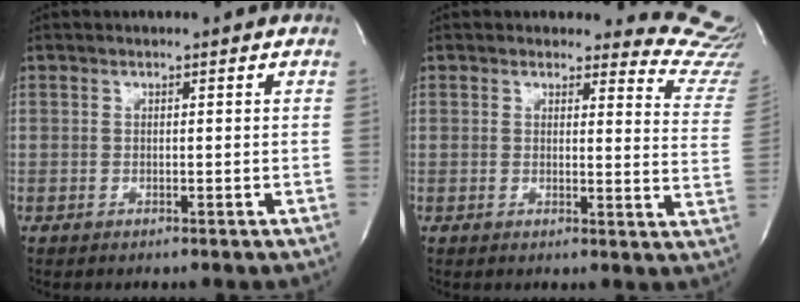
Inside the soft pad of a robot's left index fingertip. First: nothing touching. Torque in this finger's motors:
{"motor_torque": [1.09, -1.05, 0.06, 0.00]}